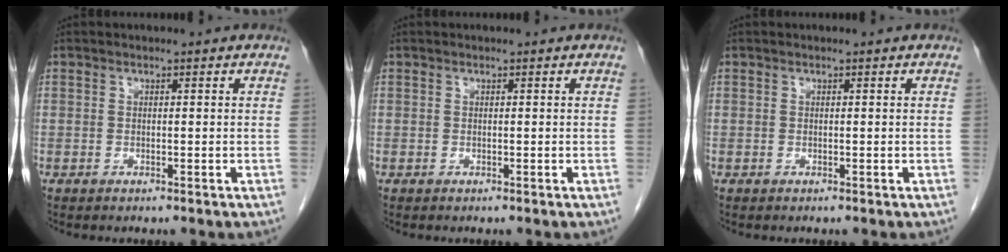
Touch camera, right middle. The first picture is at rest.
{"total": 0.0}
{"total": 0.0}